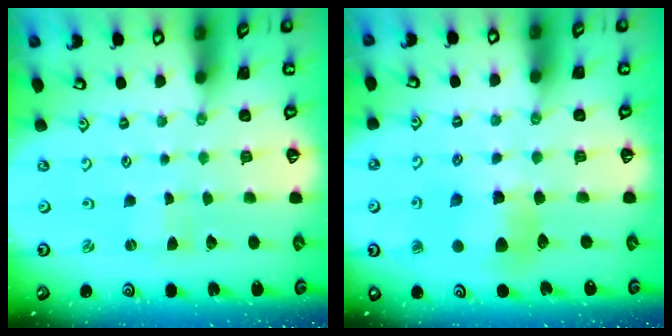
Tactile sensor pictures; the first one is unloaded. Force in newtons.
{"total": 8.8, "press": 8.7, "slide": 0.6}